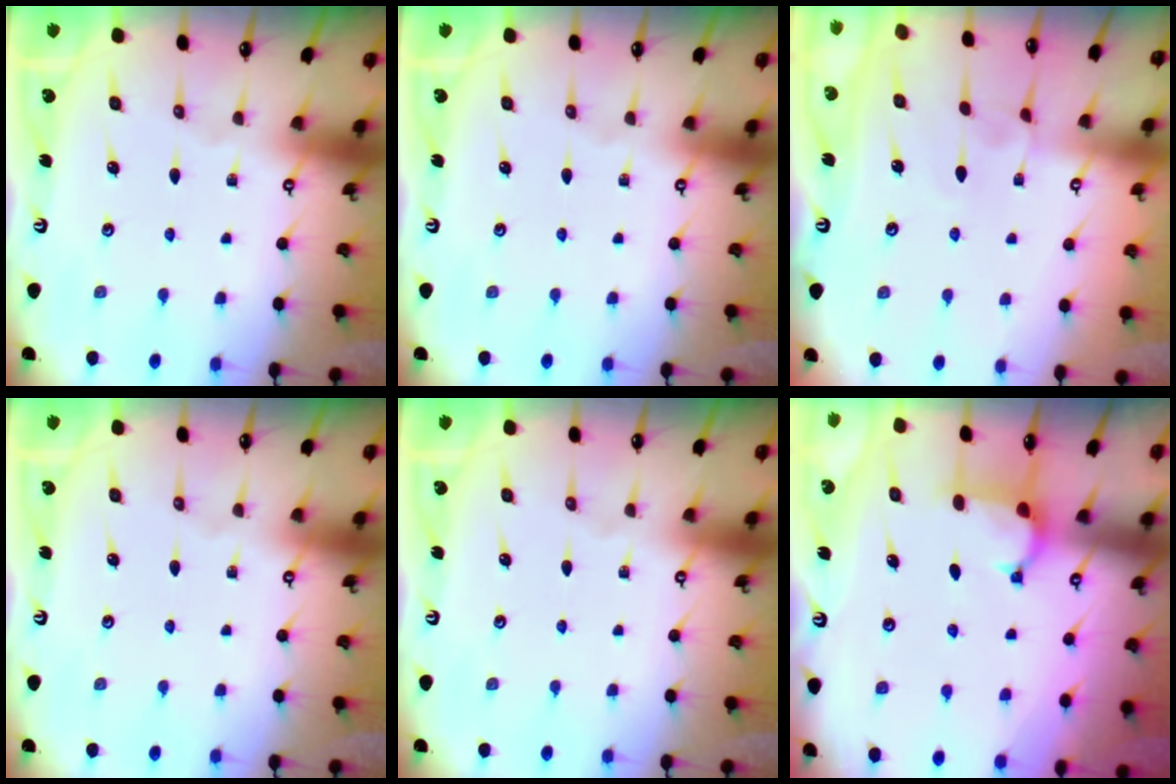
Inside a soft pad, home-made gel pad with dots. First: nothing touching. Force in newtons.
{"total": 0.0}
{"total": 3.9, "press": 3.9, "slide": 0.2}
{"total": 0.0}
{"total": 0.0}
{"total": 1.7, "press": 1.6, "slide": 0.5}